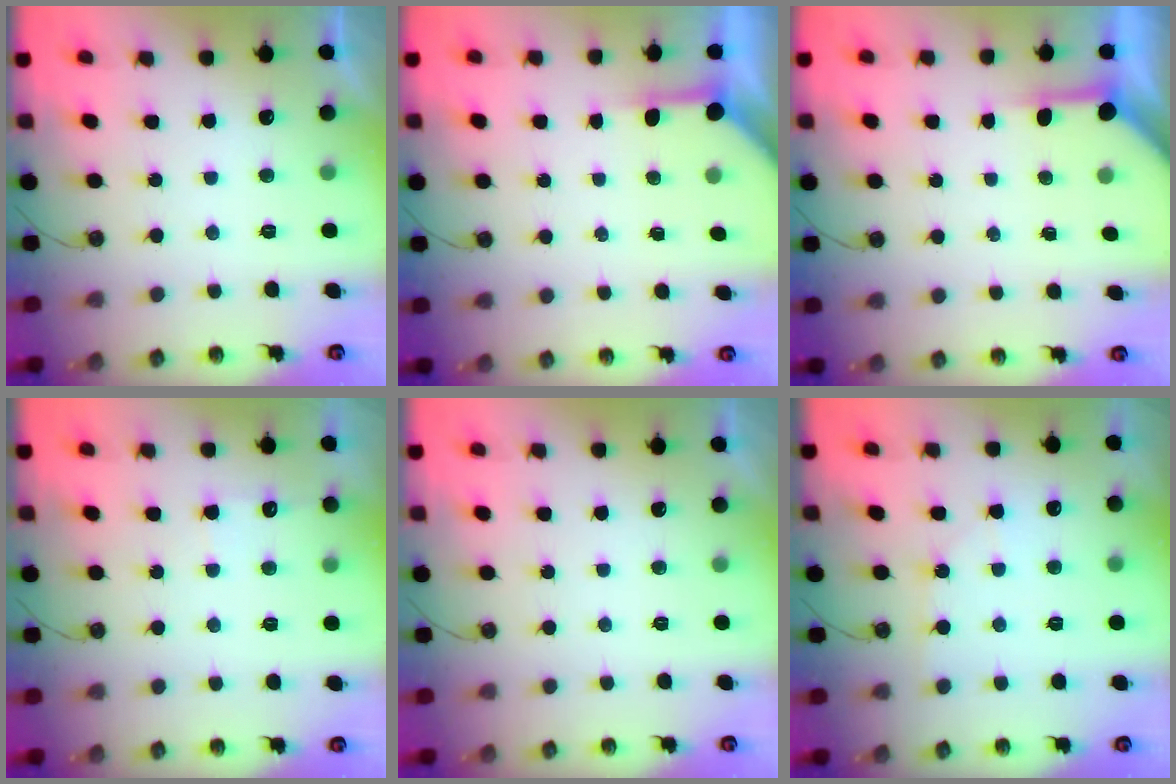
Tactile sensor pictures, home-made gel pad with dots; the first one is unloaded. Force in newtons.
{"total": 3.8, "press": 3.8, "slide": 0.4}
{"total": 3.9, "press": 3.9, "slide": 0.4}
{"total": 4.4, "press": 4.4, "slide": 0.4}
{"total": 0.0}
{"total": 4.2, "press": 4.1, "slide": 0.7}